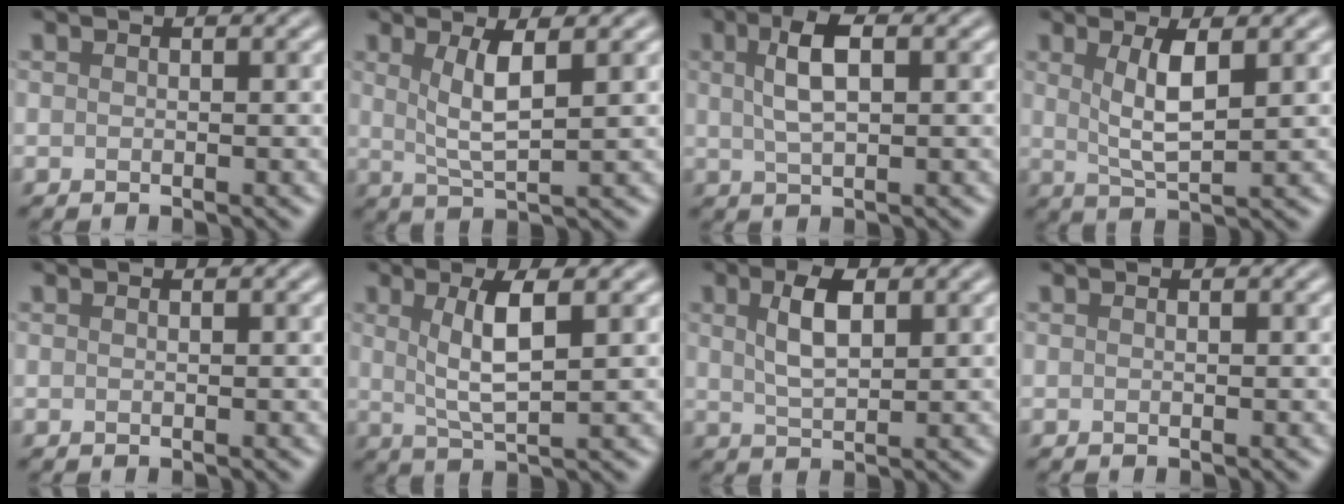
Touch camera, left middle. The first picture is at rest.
{"total": 3.6, "force": [1.2, 0.8, 3.3], "torque": [-0.065, -0.006, 0.026]}
{"total": 4.0, "force": [1.2, 1.6, 3.5], "torque": [-0.073, 0.008, 0.020]}
{"total": 3.7, "force": [1.2, 1.0, 3.4], "torque": [-0.067, -0.005, 0.024]}
{"total": 0.0}
{"total": 4.2, "force": [1.2, 1.0, 3.9], "torque": [-0.079, -0.002, 0.026]}
{"total": 3.7, "force": [1.3, 1.7, 3.0], "torque": [-0.063, 0.004, 0.027]}
{"total": 0.0}